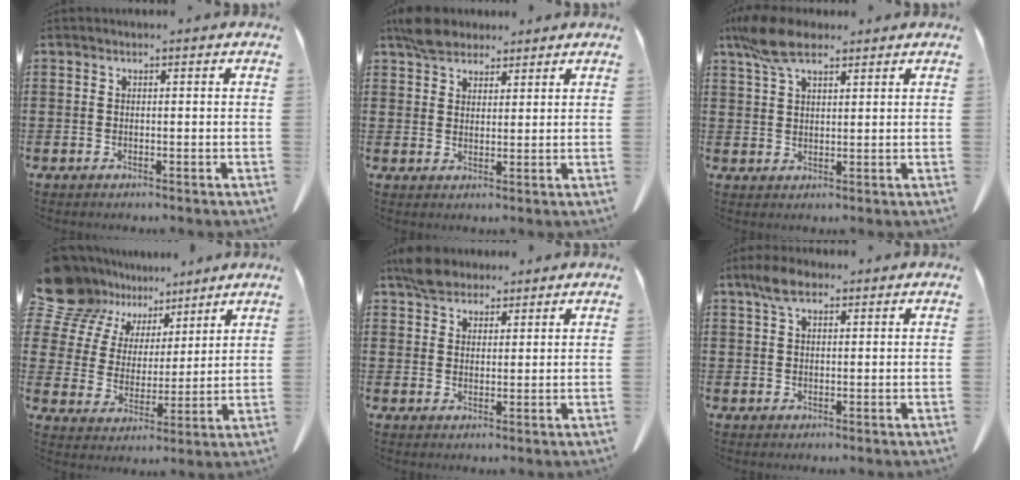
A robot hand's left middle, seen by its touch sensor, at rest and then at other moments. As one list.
[{"total": 4.7, "force": [3.9, 2.2, 1.6], "torque": [-0.035, -0.001, 0.074]}, {"total": 7.3, "force": [5.0, 2.6, 4.7], "torque": [-0.111, -0.002, 0.092]}, {"total": 10.8, "force": [8.7, 6.2, 1.7], "torque": [-0.086, -0.046, 0.171]}, {"total": 4.5, "force": [3.7, 2.1, 1.5], "torque": [-0.034, 0.001, 0.069]}, {"total": 4.1, "force": [2.5, 1.8, 2.8], "torque": [-0.062, 0.007, 0.045]}]